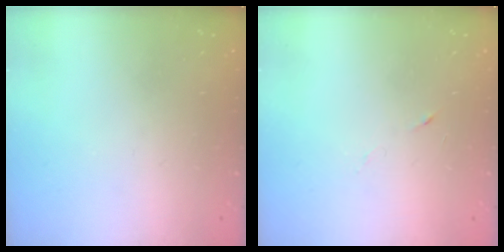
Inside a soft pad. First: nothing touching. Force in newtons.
{"total": 3.1, "press": 3.0, "slide": 1.0}